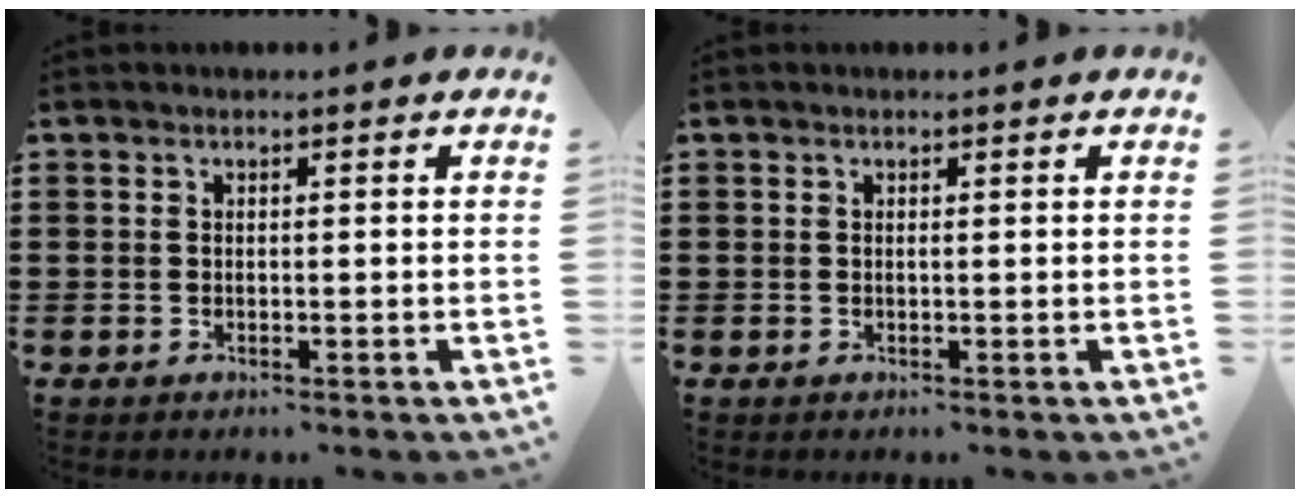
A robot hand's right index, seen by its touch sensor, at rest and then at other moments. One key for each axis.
{"total": 0.0}